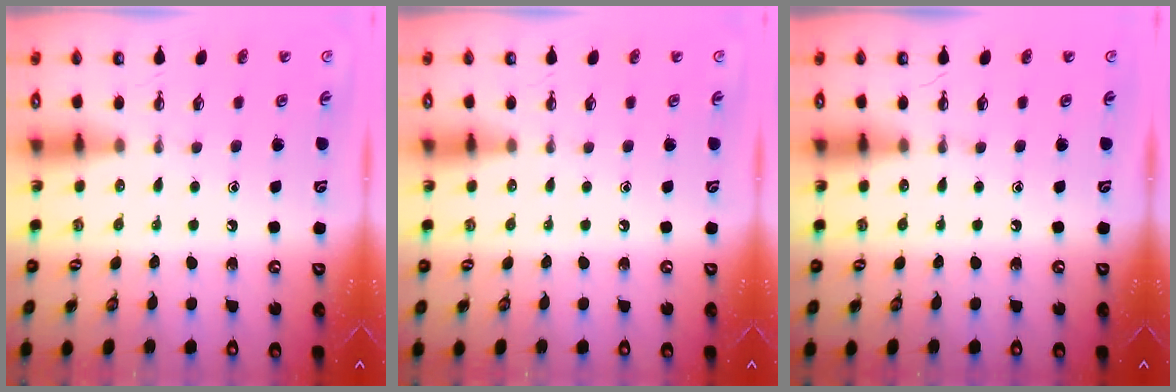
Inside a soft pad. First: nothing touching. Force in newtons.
{"total": 0.0}
{"total": 0.0}